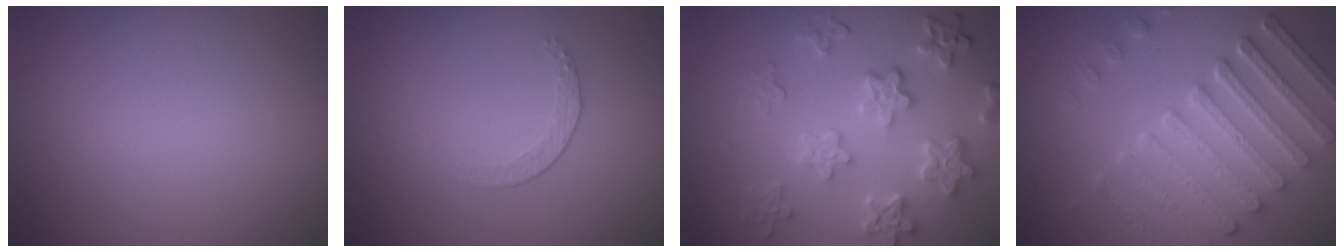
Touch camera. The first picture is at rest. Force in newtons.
{"total": 1.4, "press": 0.7, "slide": 1.2}
{"total": 5.9, "press": 4.5, "slide": 3.8}
{"total": 8.2, "press": 6.2, "slide": 5.4}